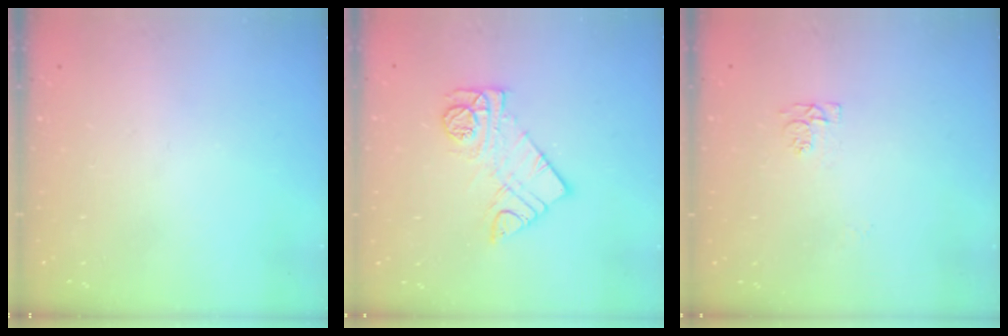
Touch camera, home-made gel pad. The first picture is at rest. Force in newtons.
{"total": 10.7, "press": 10.7, "slide": 0.6}
{"total": 4.3, "press": 4.3, "slide": 0.8}